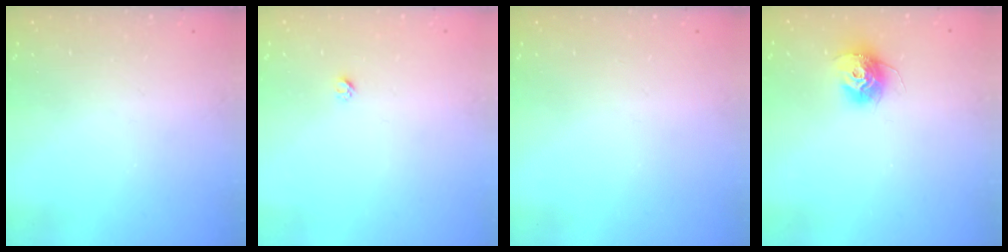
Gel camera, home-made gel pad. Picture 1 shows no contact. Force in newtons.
{"total": 1.9, "press": 1.9, "slide": 0.1}
{"total": 0.0}
{"total": 11.5, "press": 11.4, "slide": 0.8}